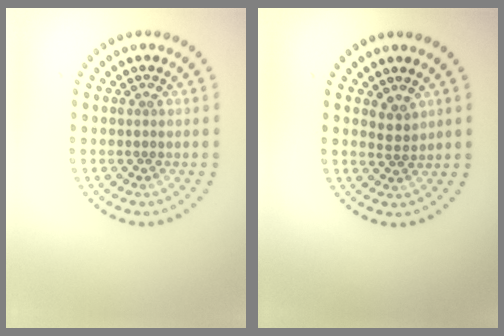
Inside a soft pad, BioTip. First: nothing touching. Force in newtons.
{"total": 1.4, "press": 1.2, "slide": 0.8}